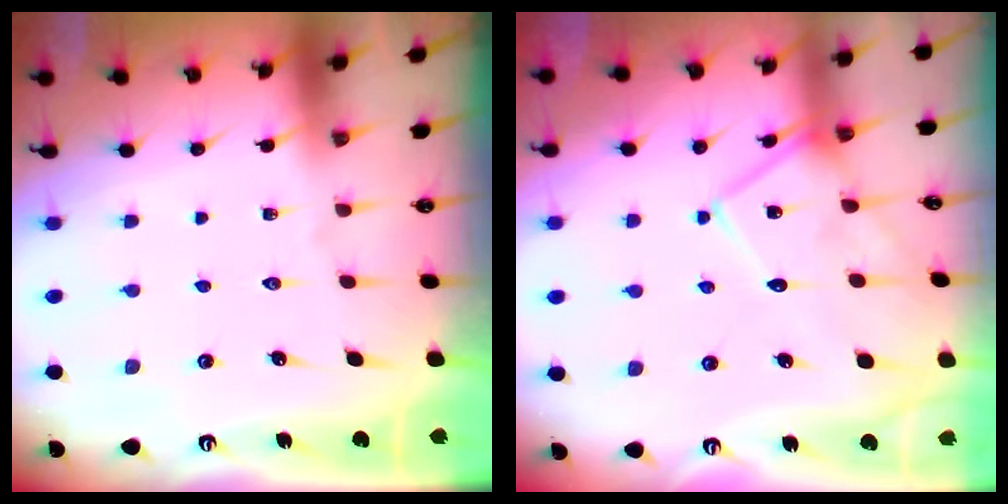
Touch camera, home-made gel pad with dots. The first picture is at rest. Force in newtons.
{"total": 11.8, "press": 11.8, "slide": 0.5}